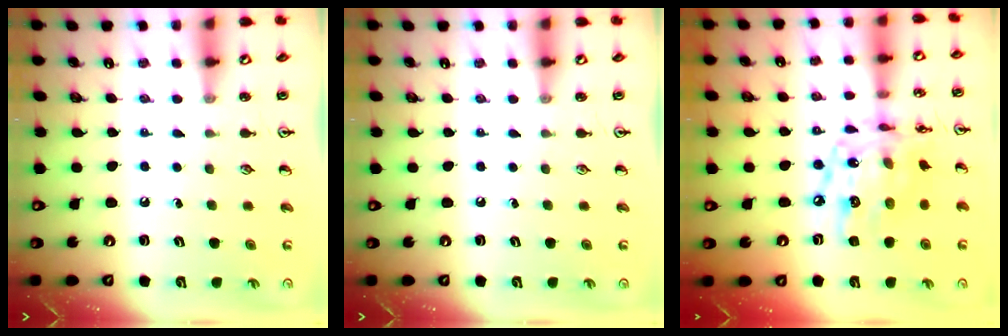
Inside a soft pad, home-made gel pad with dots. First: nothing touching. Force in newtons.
{"total": 0.0}
{"total": 16.8, "press": 16.8, "slide": 1.4}